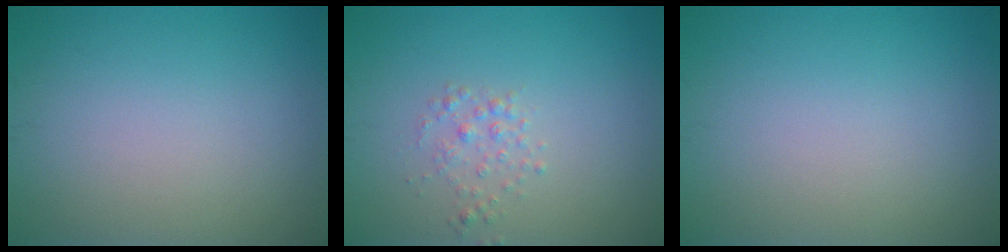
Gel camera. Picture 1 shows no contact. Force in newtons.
{"total": 1.3, "press": 1.3, "slide": 0.0}
{"total": 0.0}